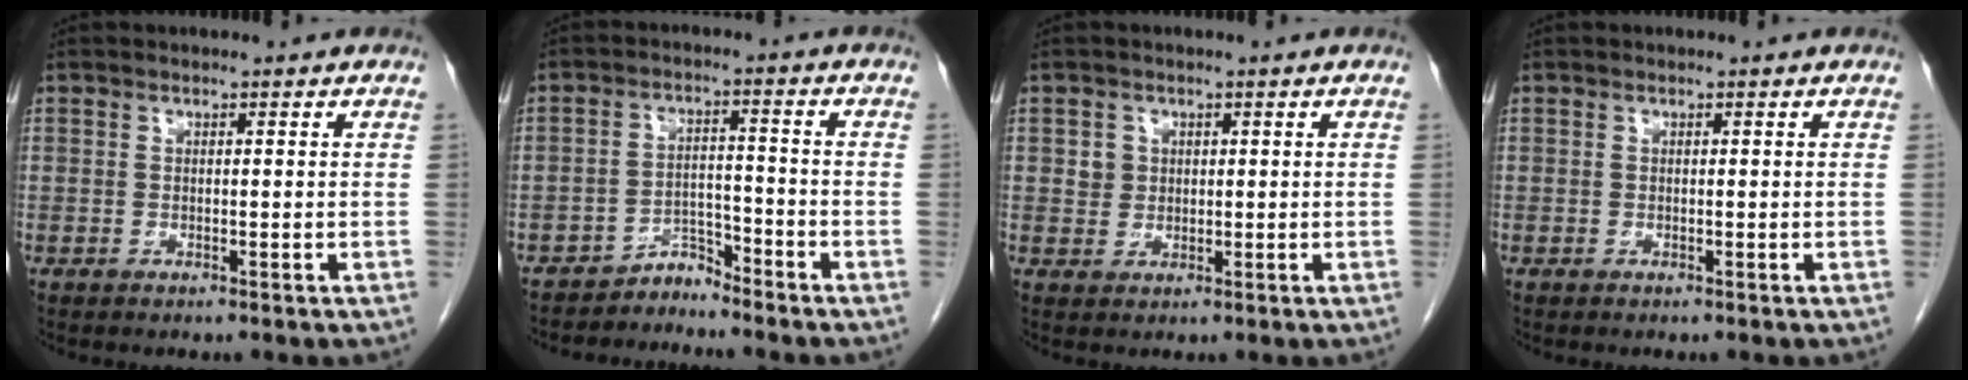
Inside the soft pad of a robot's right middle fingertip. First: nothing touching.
{"total": 3.4, "force": [-3.3, 0.5, -0.5], "torque": [0.017, 0.001, -0.056]}
{"total": 2.2, "force": [0.6, 2.1, 0.4], "torque": [-0.002, 0.002, 0.010]}
{"total": 0.0}